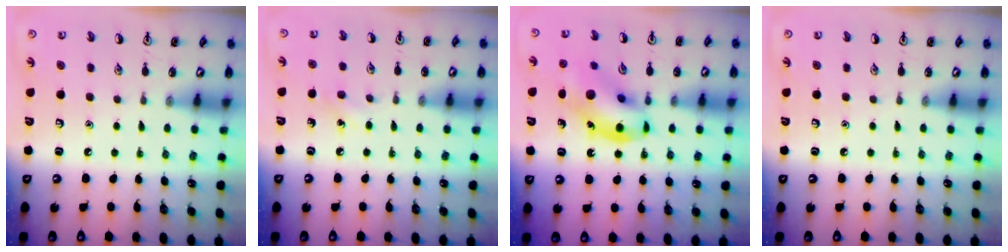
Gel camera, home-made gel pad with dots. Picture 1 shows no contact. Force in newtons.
{"total": 5.8, "press": 5.5, "slide": 1.9}
{"total": 13.4, "press": 13.3, "slide": 2.2}
{"total": 0.0}